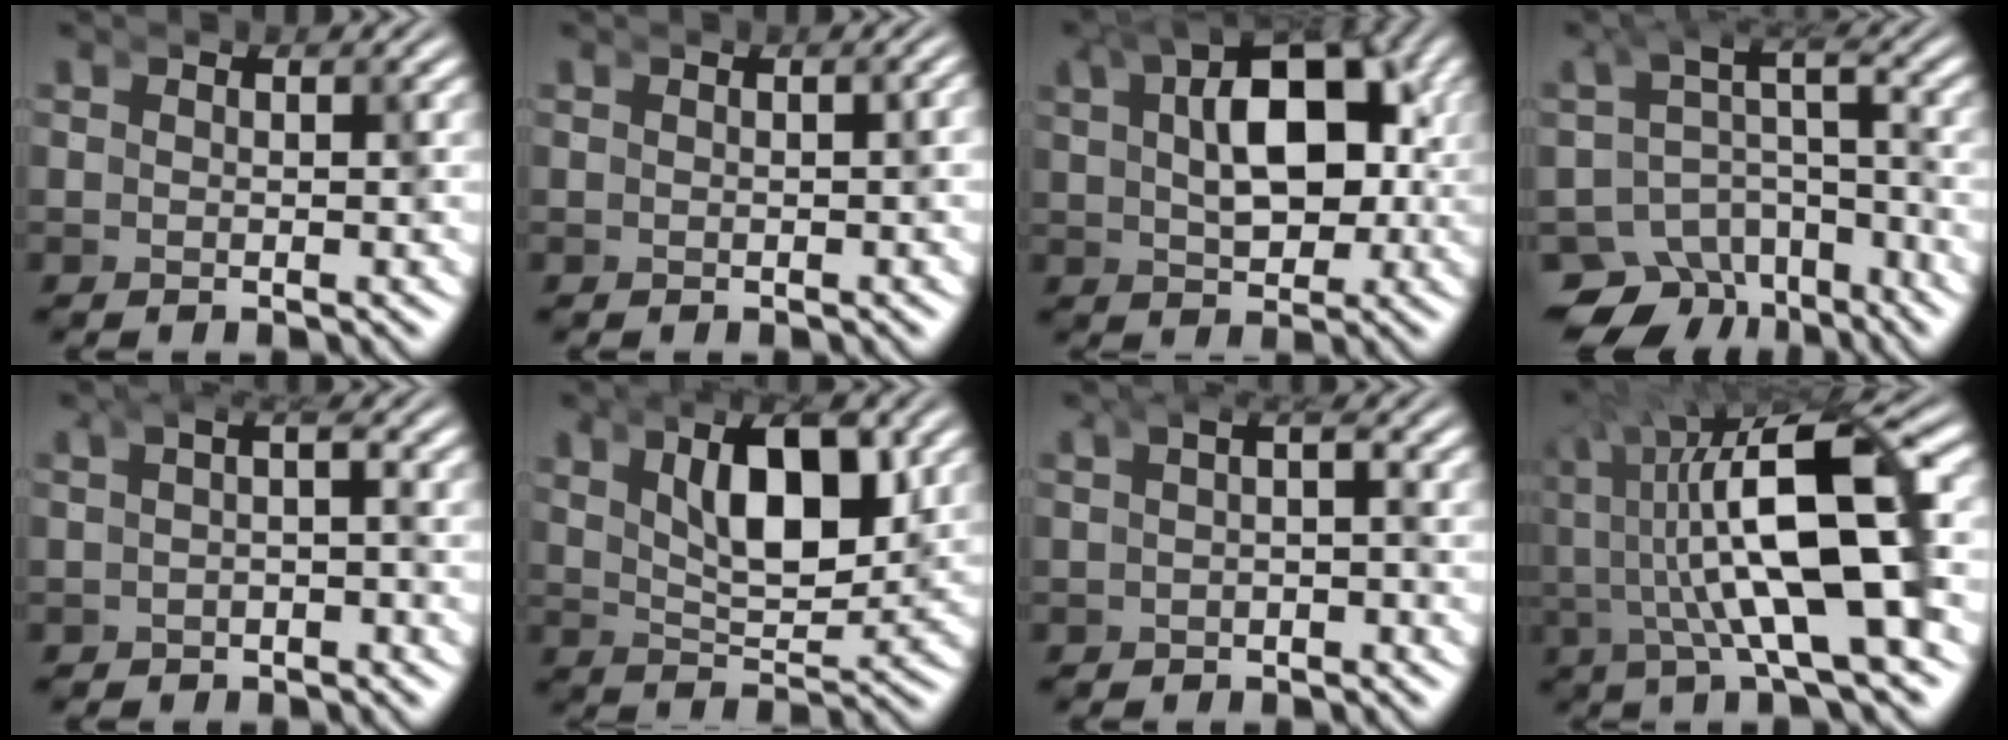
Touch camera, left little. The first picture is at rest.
{"total": 0.0}
{"total": 7.4, "force": [1.5, 3.8, 6.1], "torque": [-0.095, -0.005, 0.023]}
{"total": 9.7, "force": [-6.7, 6.2, 3.5], "torque": [-0.053, -0.038, -0.113]}
{"total": 2.1, "force": [-0.4, 1.4, 1.5], "torque": [-0.022, -0.004, -0.010]}
{"total": 7.0, "force": [1.2, 3.6, 5.9], "torque": [-0.094, -0.011, 0.018]}
{"total": 1.9, "force": [-0.2, 1.2, 1.5], "torque": [-0.018, 0.001, -0.008]}
{"total": 9.5, "force": [-2.7, 3.4, 8.5], "torque": [-0.139, -0.011, -0.045]}